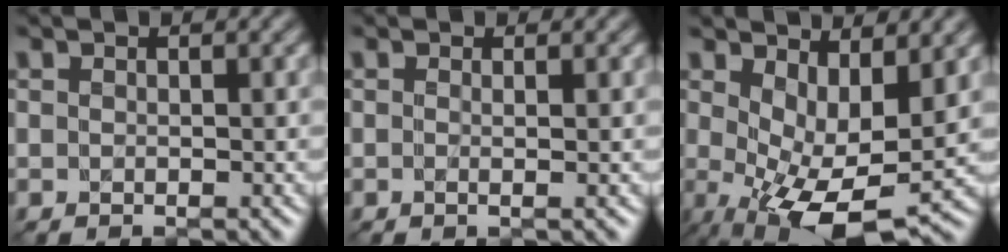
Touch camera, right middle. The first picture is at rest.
{"total": 0.6, "force": [0.0, 0.1, 0.6], "torque": [-0.010, 0.000, -0.004]}
{"total": 7.3, "force": [-0.2, 3.3, 6.5], "torque": [-0.128, -0.017, 0.003]}